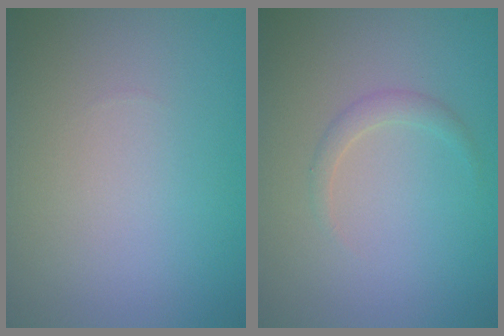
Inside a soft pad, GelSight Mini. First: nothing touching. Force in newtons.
{"total": 1.1, "press": 1.1, "slide": 0.1}